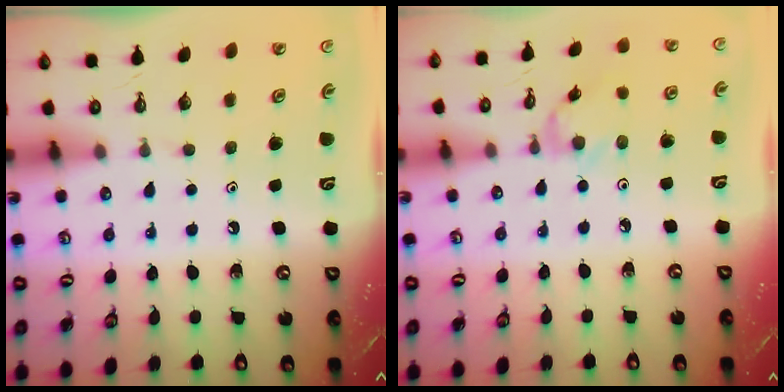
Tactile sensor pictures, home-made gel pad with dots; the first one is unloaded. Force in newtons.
{"total": 0.9, "press": 0.8, "slide": 0.3}